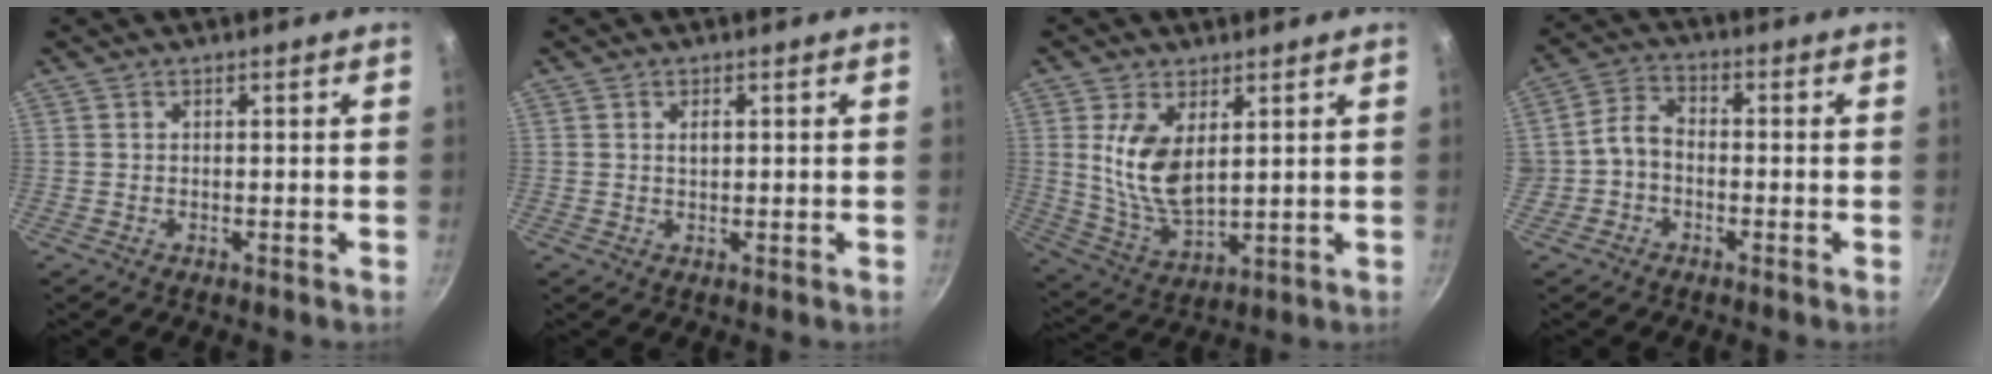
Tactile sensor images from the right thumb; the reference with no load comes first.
{"total": 1.4, "force": [0.4, 0.7, 1.1], "torque": [-0.015, 0.000, 0.007]}
{"total": 11.1, "force": [2.9, 5.7, 9.0], "torque": [-0.171, -0.029, 0.067]}
{"total": 4.9, "force": [-1.4, 3.8, 2.7], "torque": [-0.035, 0.028, -0.036]}